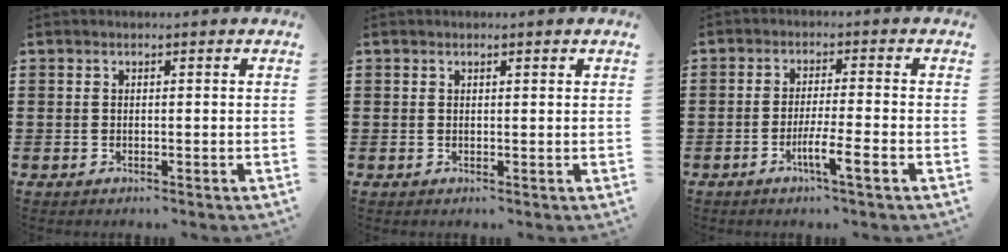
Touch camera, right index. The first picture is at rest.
{"total": 0.5, "force": [0.4, 0.2, 0.3], "torque": [-0.007, 0.002, 0.007]}
{"total": 4.9, "force": [-2.4, 0.2, 4.3], "torque": [-0.070, -0.005, -0.041]}